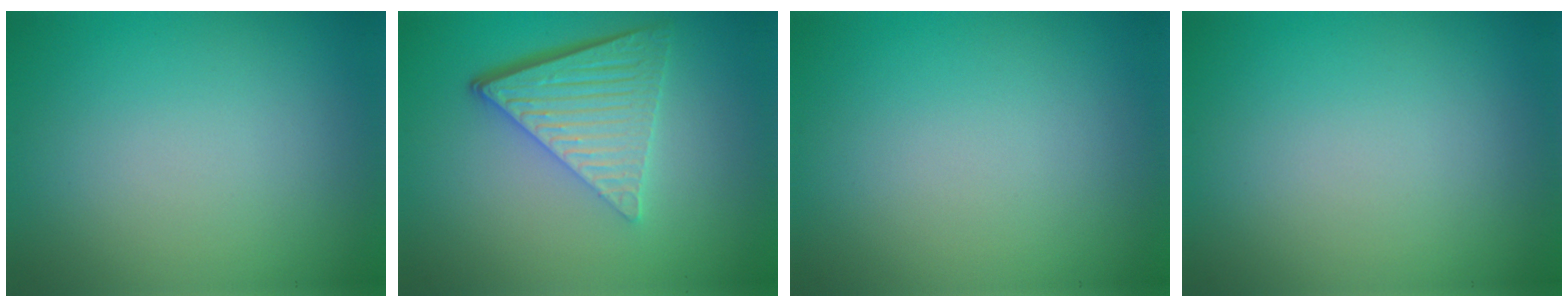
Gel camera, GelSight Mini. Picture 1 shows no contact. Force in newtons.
{"total": 6.4, "press": 4.3, "slide": 4.8}
{"total": 0.0}
{"total": 0.0}